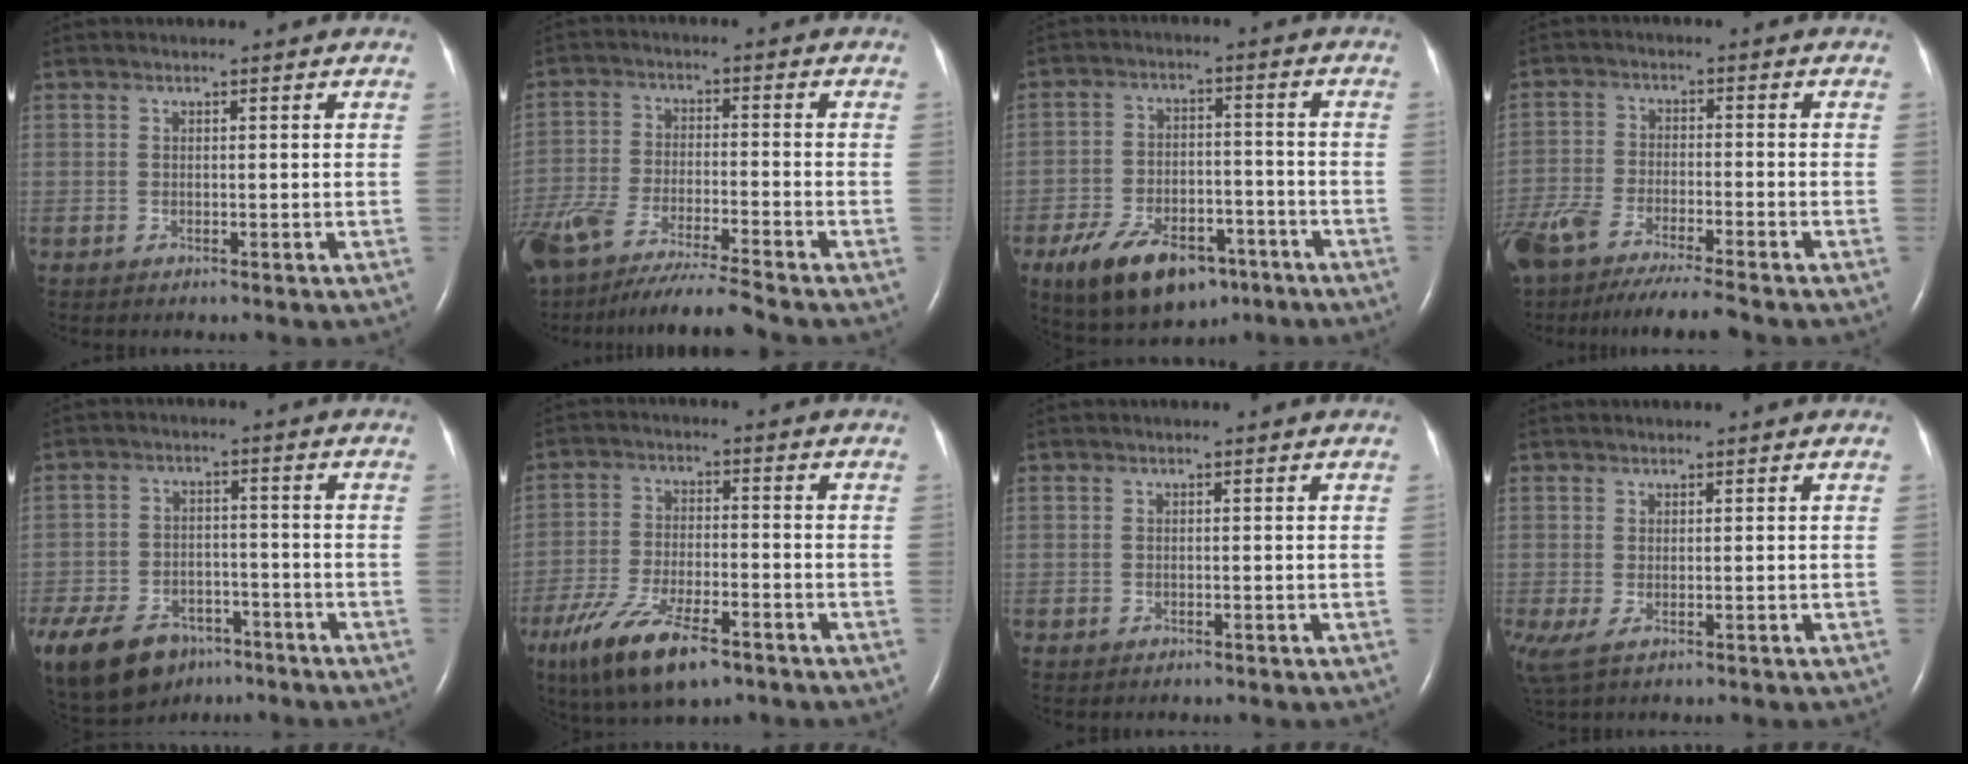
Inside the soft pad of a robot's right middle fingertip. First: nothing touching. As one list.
[{"total": 14.4, "force": [-12.5, 0.0, 7.2], "torque": [-0.144, -0.032, -0.221]}, {"total": 13.6, "force": [-8.3, 6.9, 8.4], "torque": [-0.144, -0.001, -0.129]}, {"total": 14.7, "force": [-12.3, 1.6, 7.9], "torque": [-0.164, -0.031, -0.208]}, {"total": 25.3, "force": [-15.3, 16.1, 12.1], "torque": [-0.357, -0.035, -0.234]}, {"total": 12.7, "force": [-8.0, 3.8, 9.1], "torque": [-0.177, -0.021, -0.138]}, {"total": 0.0}, {"total": 2.8, "force": [-0.6, 1.0, 2.5], "torque": [-0.065, -0.009, -0.003]}]